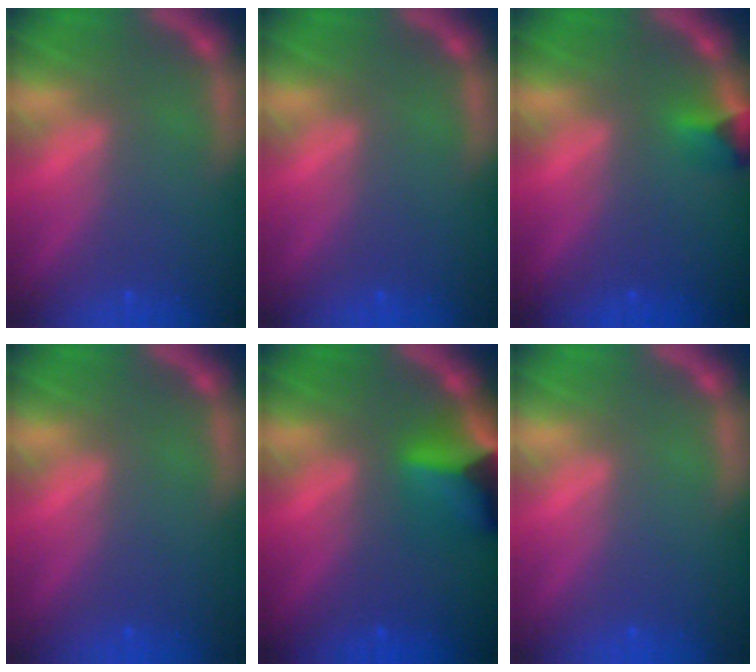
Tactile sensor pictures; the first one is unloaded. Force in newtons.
{"total": 0.0}
{"total": 1.9}
{"total": 0.0}
{"total": 5.9}
{"total": 0.0}